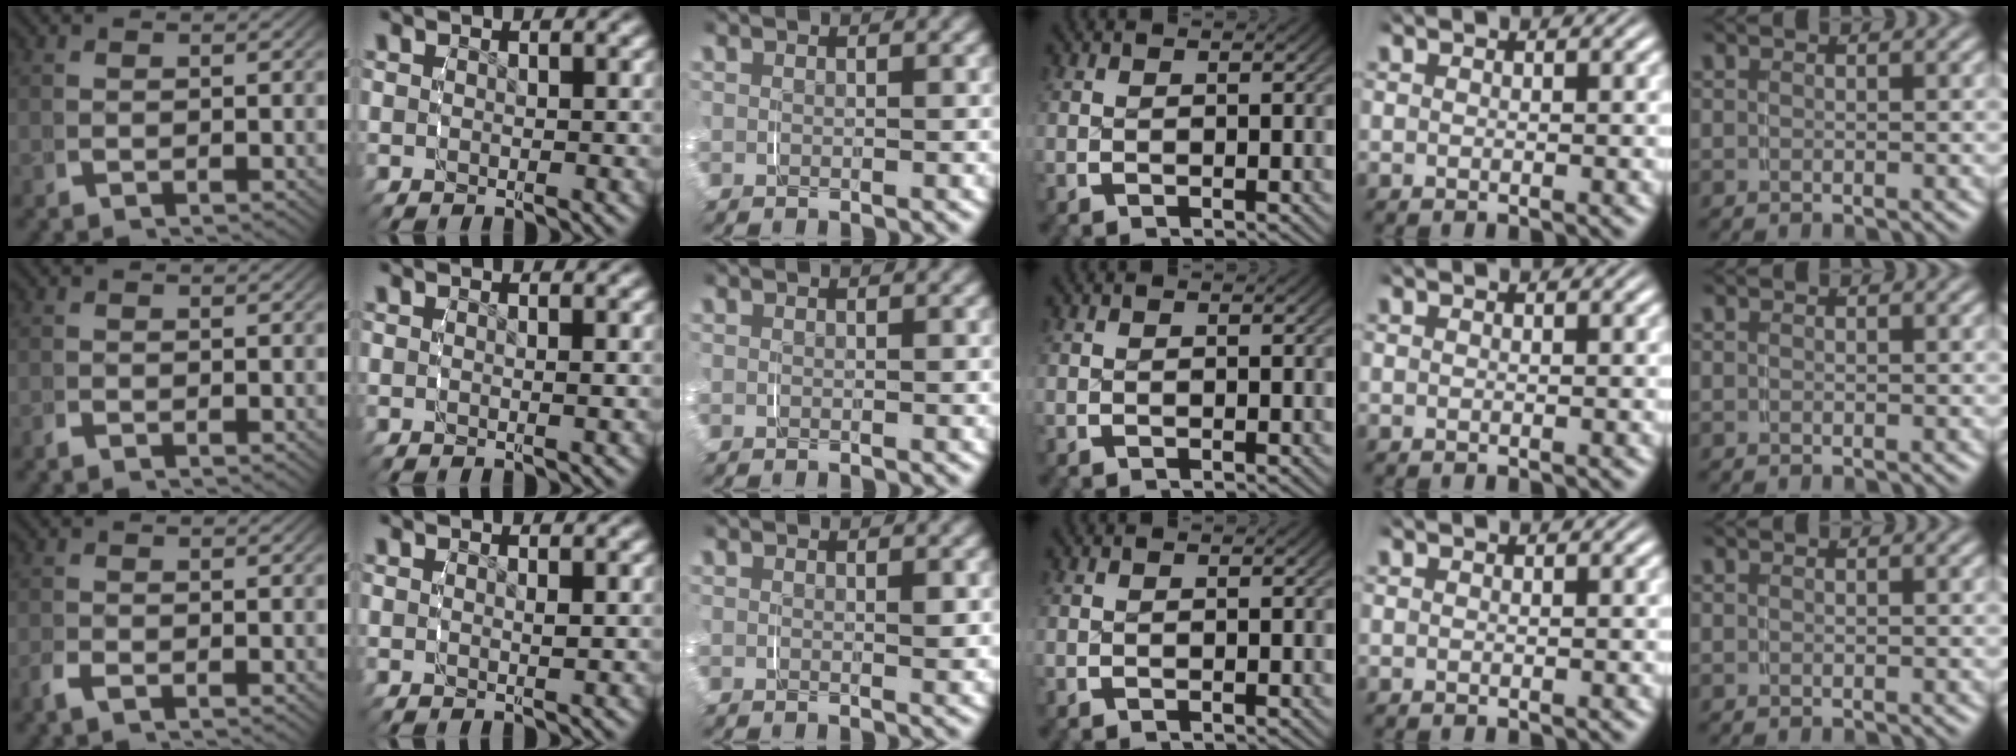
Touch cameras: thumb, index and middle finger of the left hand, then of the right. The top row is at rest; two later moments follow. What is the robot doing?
{"motion": "grasp_and_lifting", "object": "toothpaste"}